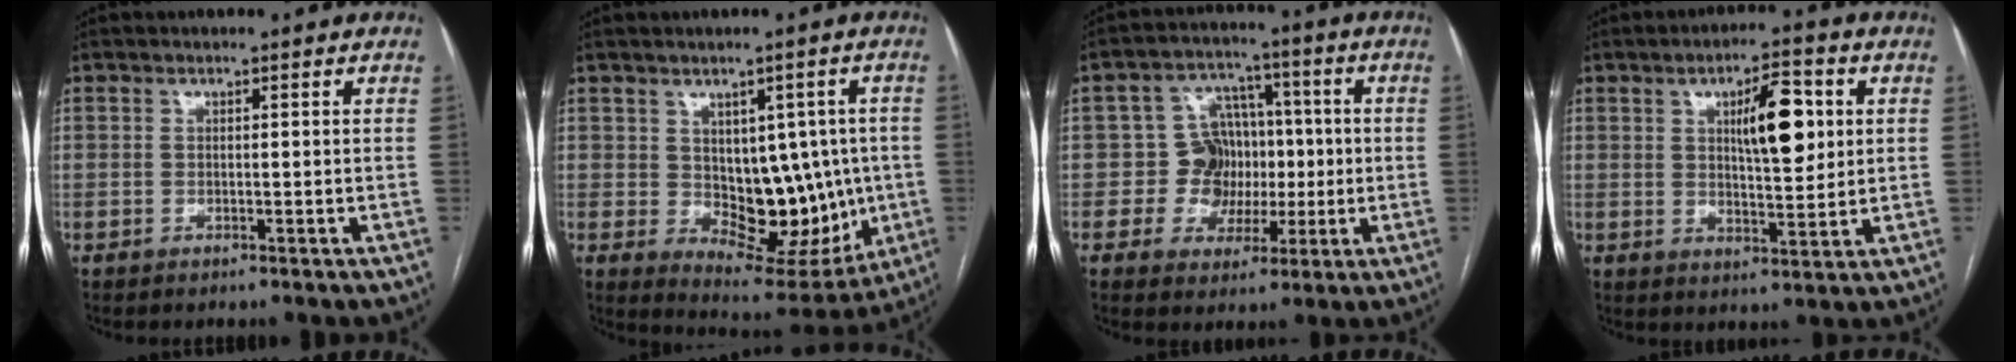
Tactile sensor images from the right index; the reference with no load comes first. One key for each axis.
{"total": 12.7, "fx": -0.3, "fy": 7.5, "fz": 10.3, "tx": -0.117, "ty": 0.012, "tz": 0.024}
{"total": 8.9, "fx": -0.3, "fy": 8.3, "fz": 3.2, "tx": -0.039, "ty": 0.040, "tz": 0.002}
{"total": 9.1, "fx": 2.5, "fy": 2.6, "fz": 8.4, "tx": -0.131, "ty": 0.009, "tz": 0.044}